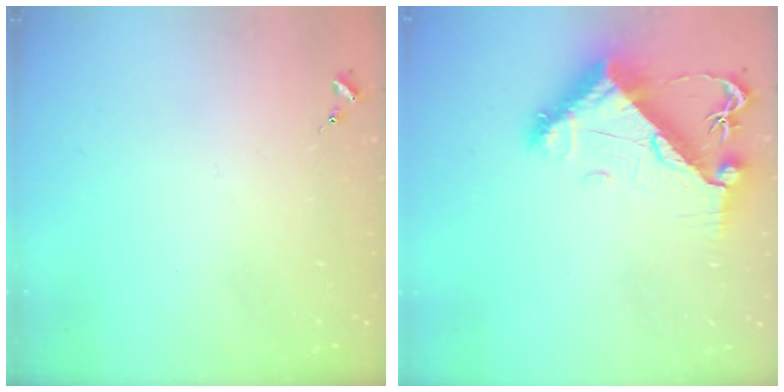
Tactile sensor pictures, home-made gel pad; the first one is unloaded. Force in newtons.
{"total": 10.5, "press": 10.4, "slide": 1.3}